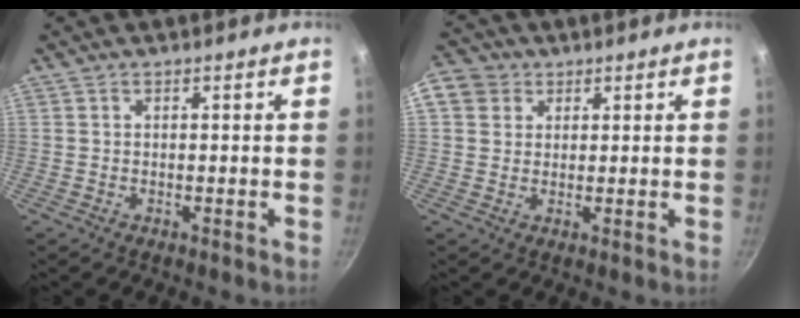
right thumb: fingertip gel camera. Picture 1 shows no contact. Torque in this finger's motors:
{"motor_torque": [0.20, 1.36, 0.64, 0.37, 0.26]}